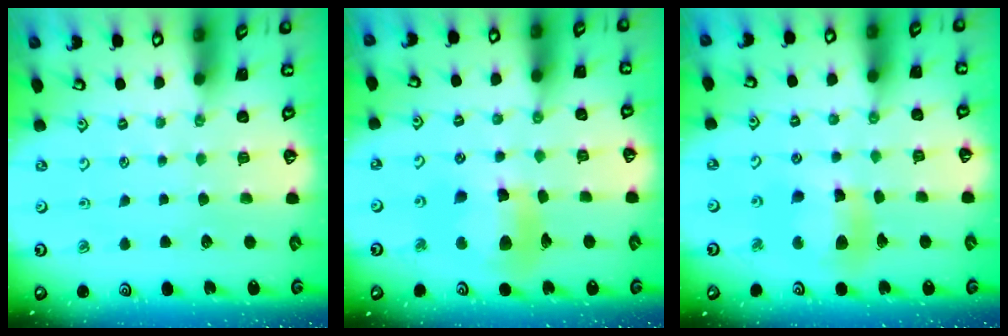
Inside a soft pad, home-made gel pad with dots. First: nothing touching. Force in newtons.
{"total": 13.1, "press": 13.0, "slide": 1.5}
{"total": 11.6, "press": 11.5, "slide": 1.4}